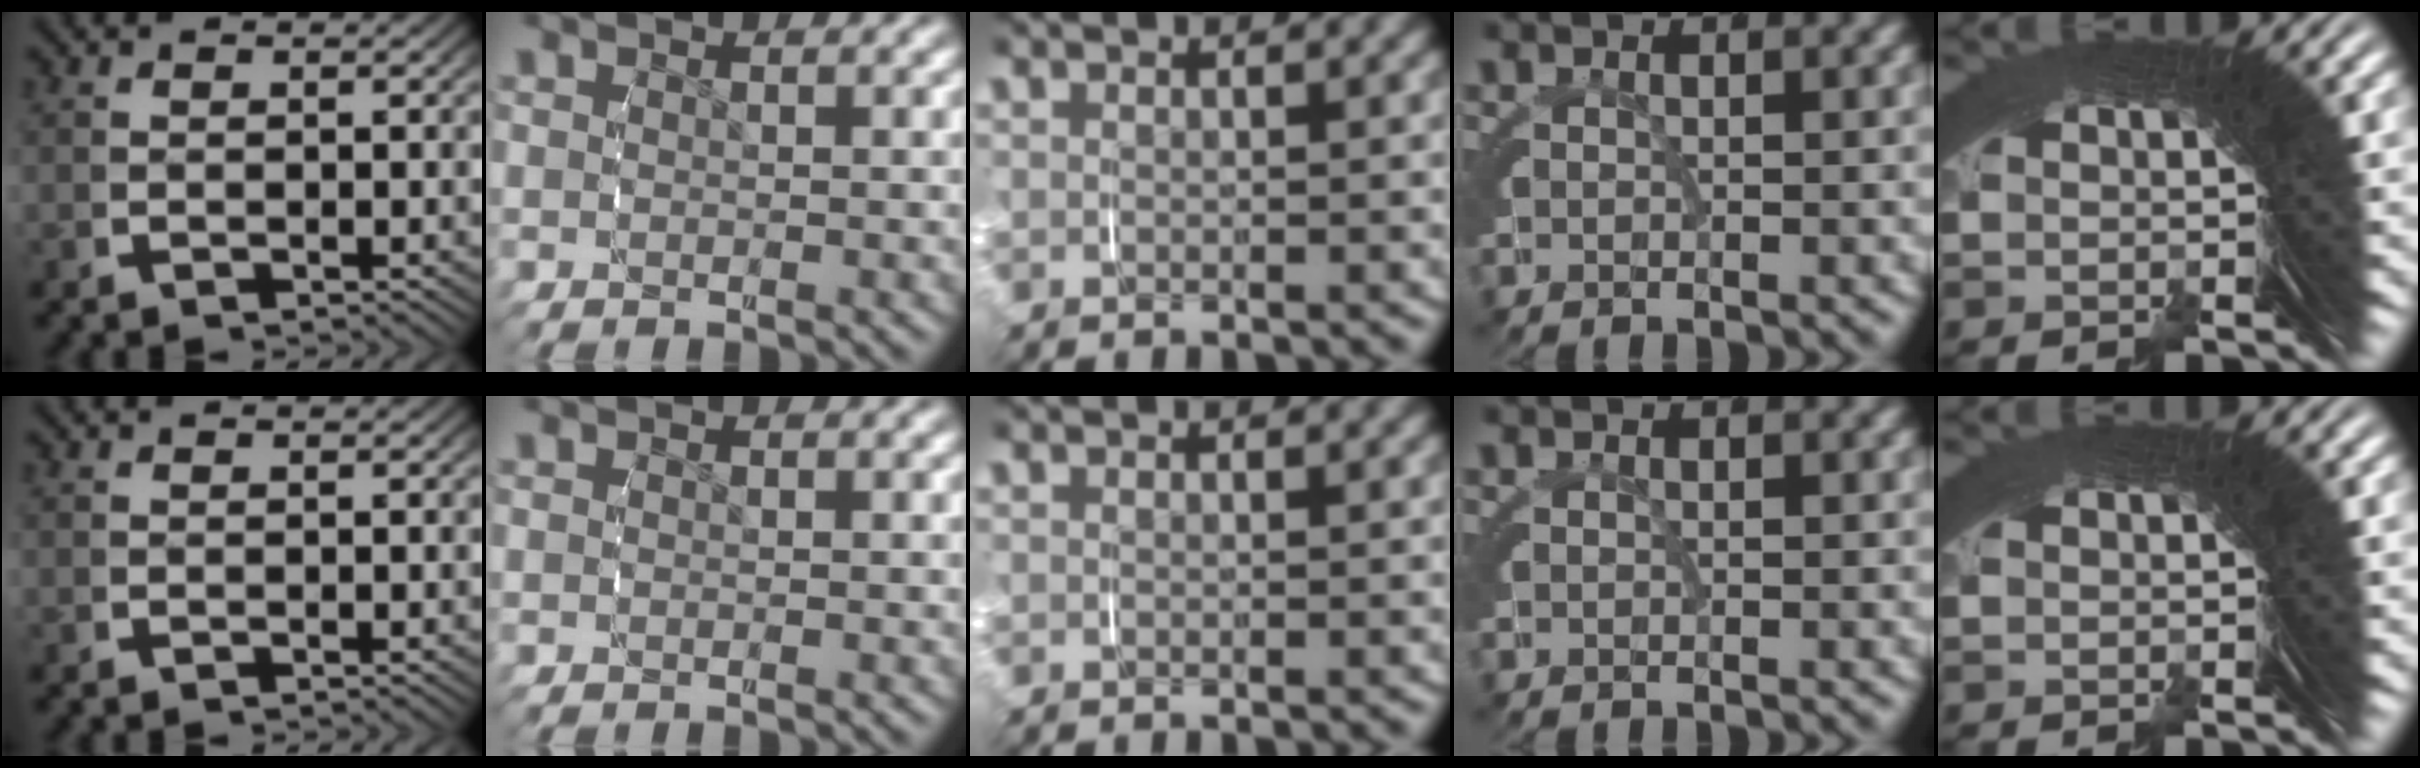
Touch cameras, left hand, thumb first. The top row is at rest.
{}